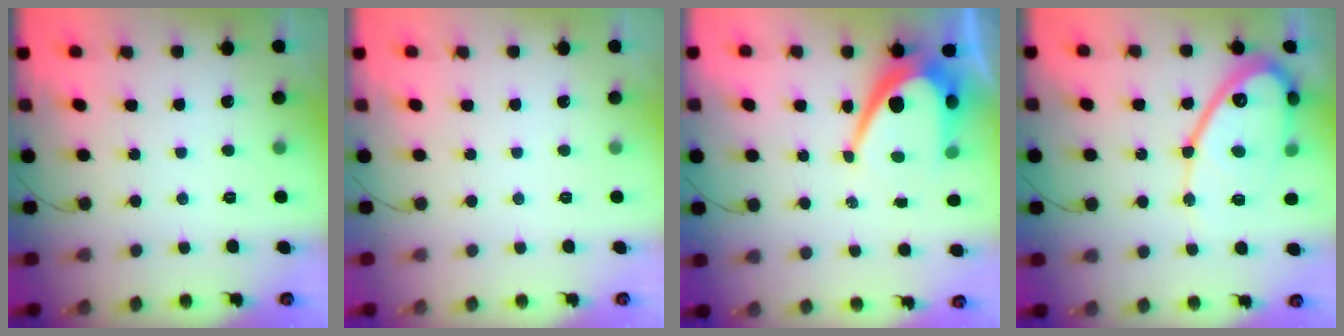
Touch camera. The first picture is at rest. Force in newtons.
{"total": 0.0}
{"total": 11.8, "press": 11.8, "slide": 0.8}
{"total": 16.1, "press": 16.1, "slide": 1.5}